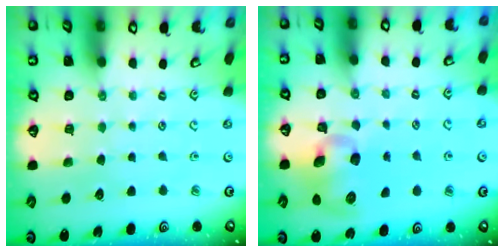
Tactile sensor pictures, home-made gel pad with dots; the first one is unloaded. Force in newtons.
{"total": 9.2, "press": 9.0, "slide": 2.0}